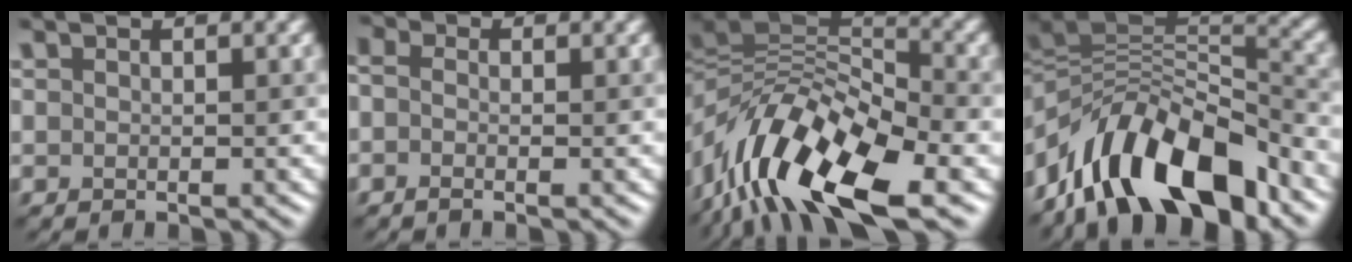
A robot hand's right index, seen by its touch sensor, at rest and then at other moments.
{"total": 2.5, "force": [0.0, 1.9, 1.6], "torque": [-0.021, 0.011, -0.029]}
{"total": 12.8, "force": [-5.7, 5.4, 10.1], "torque": [-0.172, 0.018, -0.110]}
{"total": 12.0, "force": [-6.5, 5.5, 8.6], "torque": [-0.130, 0.021, -0.118]}